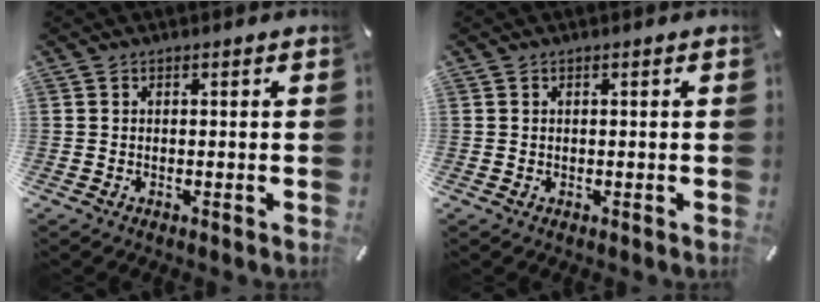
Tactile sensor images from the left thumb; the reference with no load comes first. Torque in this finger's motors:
{"motor_torque": [-0.03, 0.05, -0.07, 0.01, 0.00]}